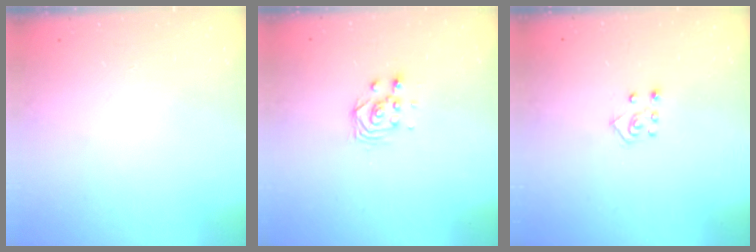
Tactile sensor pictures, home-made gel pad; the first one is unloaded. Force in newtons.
{"total": 3.0, "press": 3.0, "slide": 0.0}
{"total": 5.0, "press": 4.9, "slide": 0.4}